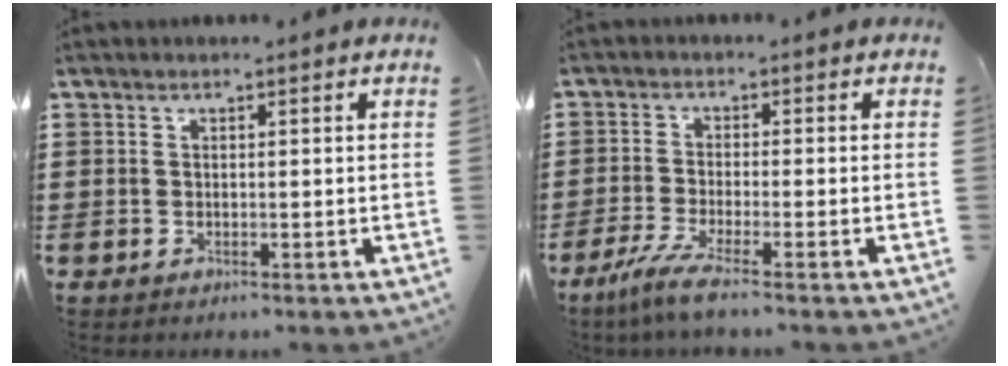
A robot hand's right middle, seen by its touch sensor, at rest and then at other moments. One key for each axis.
{"total": 3.5, "fx": -2.2, "fy": 0.0, "fz": 2.7, "tx": -0.068, "ty": -0.015, "tz": -0.044}